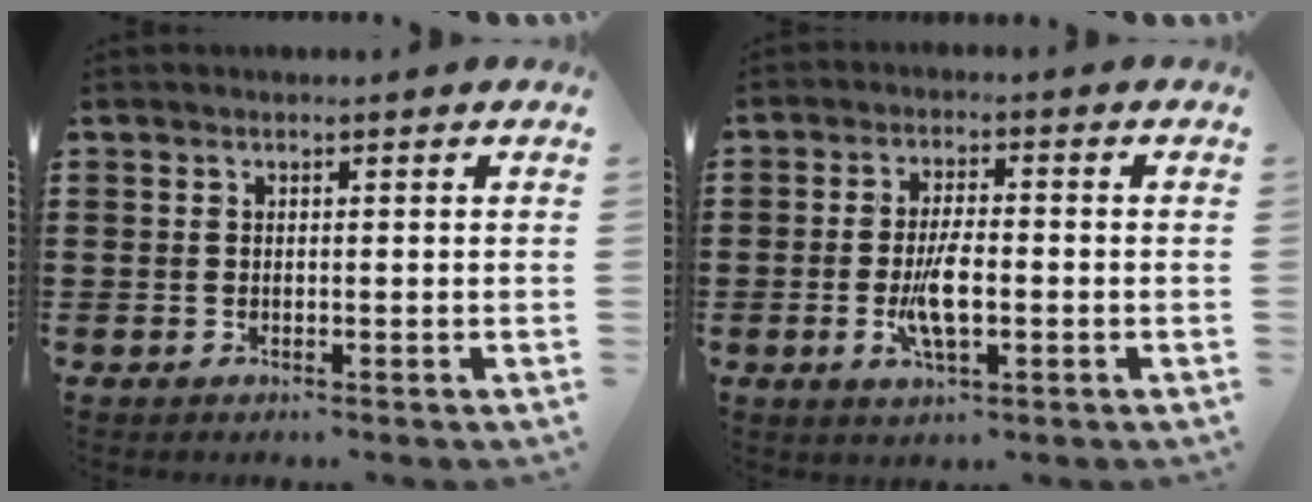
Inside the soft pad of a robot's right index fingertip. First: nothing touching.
{"total": 6.2, "force": [-1.4, 2.0, 5.7], "torque": [-0.124, -0.008, -0.030]}